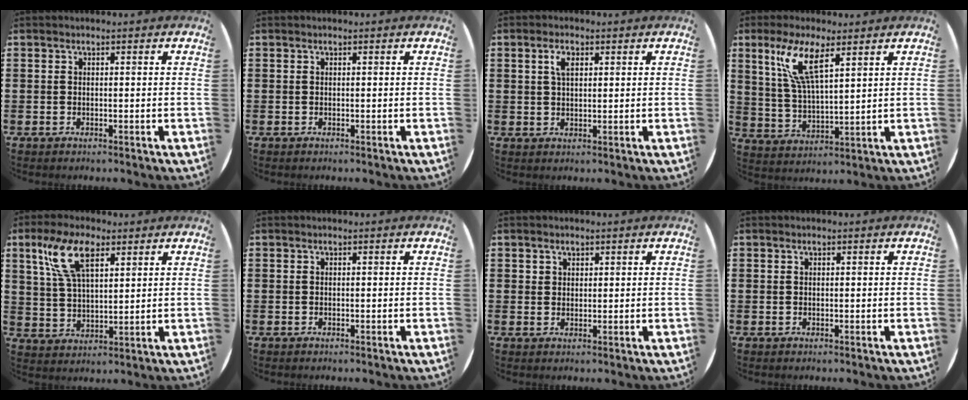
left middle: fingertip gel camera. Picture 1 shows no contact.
{"total": 0.0}
{"total": 2.7, "force": [1.2, 1.4, 2.0], "torque": [-0.036, 0.005, 0.019]}
{"total": 8.2, "force": [5.1, 1.8, 6.1], "torque": [-0.133, -0.005, 0.089]}
{"total": 8.5, "force": [4.9, 3.7, 5.8], "torque": [-0.129, 0.010, 0.089]}
{"total": 0.0}
{"total": 1.3, "force": [1.1, 0.8, 0.0], "torque": [0.007, -0.002, 0.020]}
{"total": 0.0}